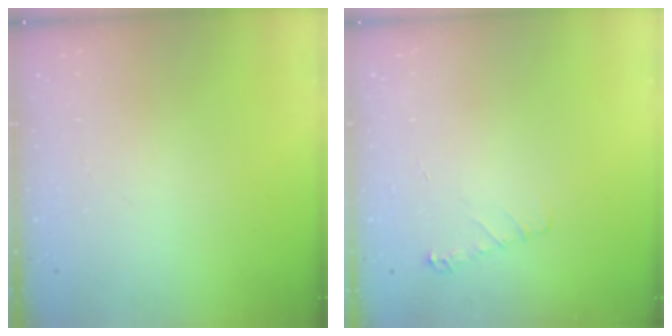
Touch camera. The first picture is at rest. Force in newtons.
{"total": 5.1, "press": 5.1, "slide": 0.4}